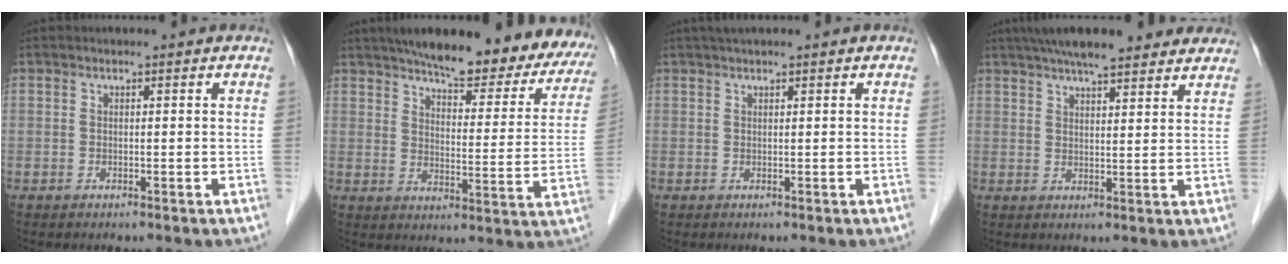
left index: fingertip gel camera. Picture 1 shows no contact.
{"total": 22.8, "force": [19.7, 5.2, 10.4], "torque": [-0.129, -0.026, 0.235]}
{"total": 3.1, "force": [2.5, 0.2, 1.7], "torque": [-0.022, 0.032, 0.041]}
{"total": 15.0, "force": [12.6, 2.9, 7.6], "torque": [-0.118, 0.041, 0.172]}